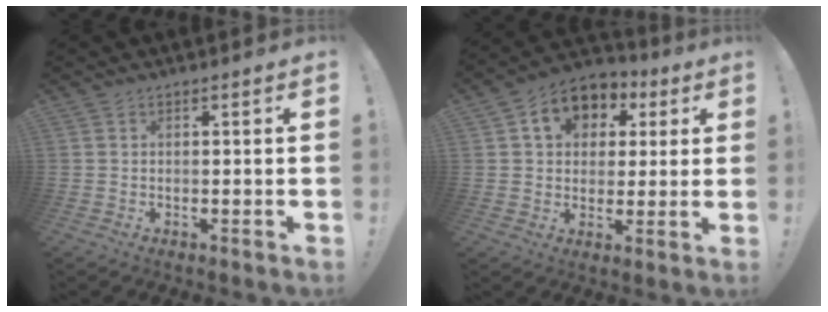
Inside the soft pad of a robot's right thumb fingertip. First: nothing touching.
{"total": 11.4, "force": [4.1, 9.1, 5.4], "torque": [-0.071, -0.009, 0.080]}